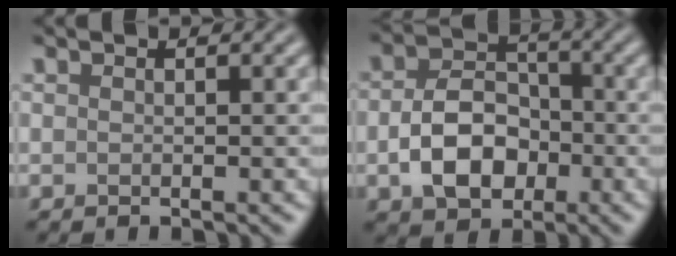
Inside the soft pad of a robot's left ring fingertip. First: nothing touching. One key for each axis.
{"total": 6.0, "fx": -1.5, "fy": 4.2, "fz": 4.0, "tx": -0.072, "ty": -0.001, "tz": -0.029}